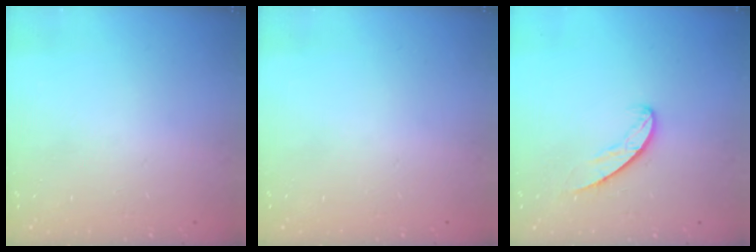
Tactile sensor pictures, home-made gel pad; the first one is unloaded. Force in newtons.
{"total": 0.0}
{"total": 5.9, "press": 5.9, "slide": 0.4}